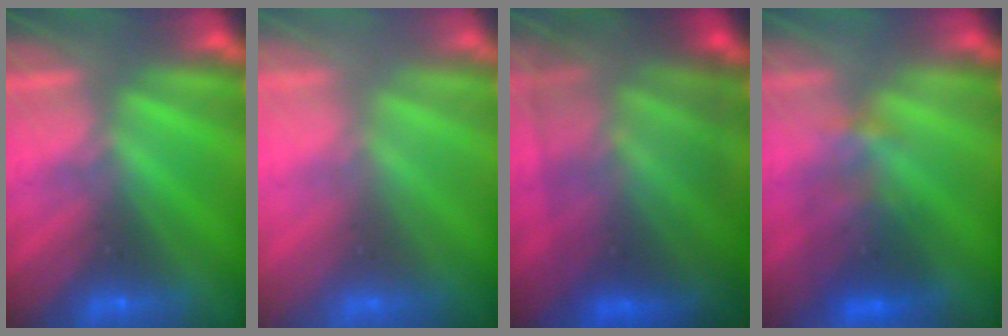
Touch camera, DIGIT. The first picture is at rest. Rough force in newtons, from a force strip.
{"total": 2.7}
{"total": 7.2}
{"total": 3.8}